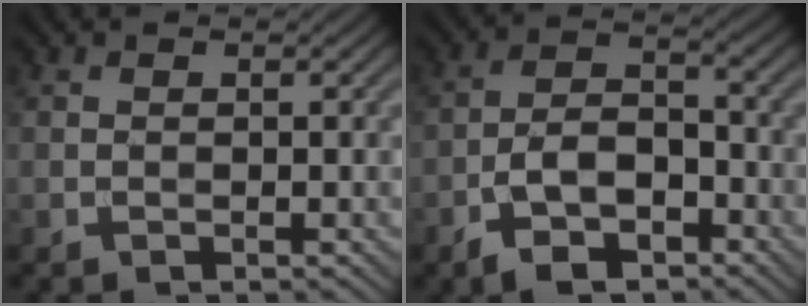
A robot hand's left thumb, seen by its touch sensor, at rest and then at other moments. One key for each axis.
{"total": 7.3, "fx": -4.2, "fy": 3.6, "fz": 4.7, "tx": -0.082, "ty": 0.002, "tz": -0.087}